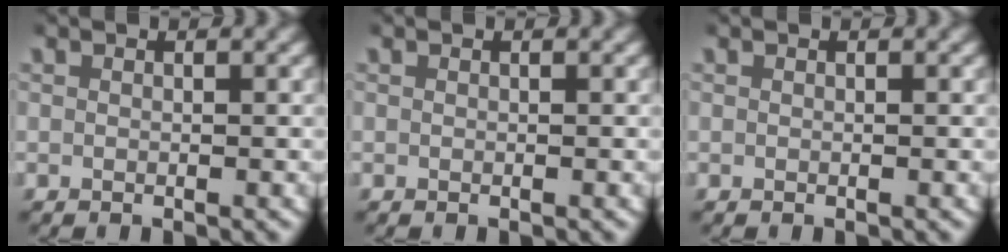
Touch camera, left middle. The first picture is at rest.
{"total": 0.0}
{"total": 0.0}